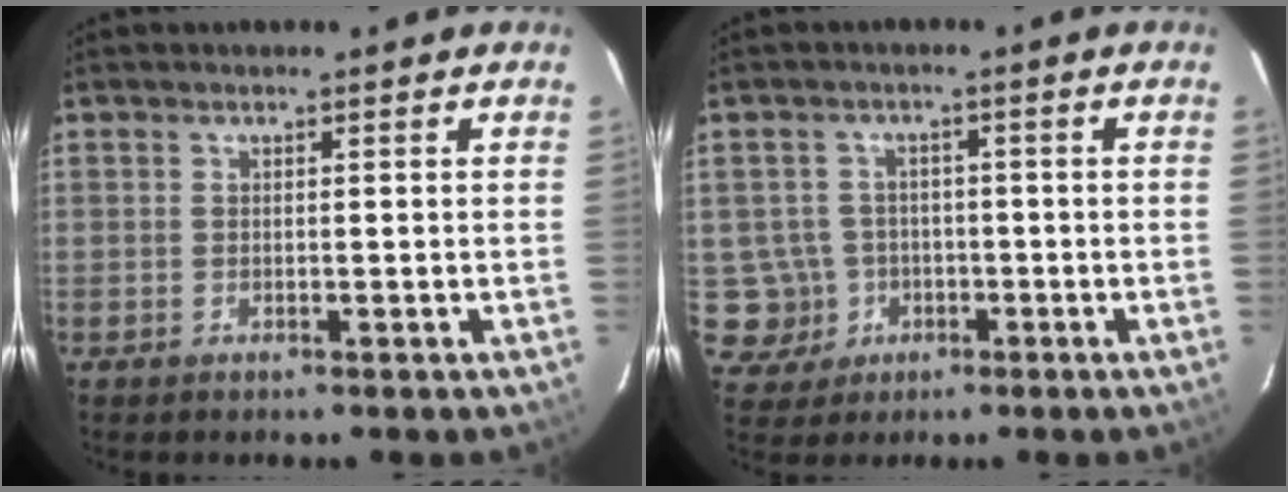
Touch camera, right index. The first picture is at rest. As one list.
[{"total": 6.3, "force": [-1.4, 6.1, 0.8], "torque": [-0.034, 0.018, -0.011]}]